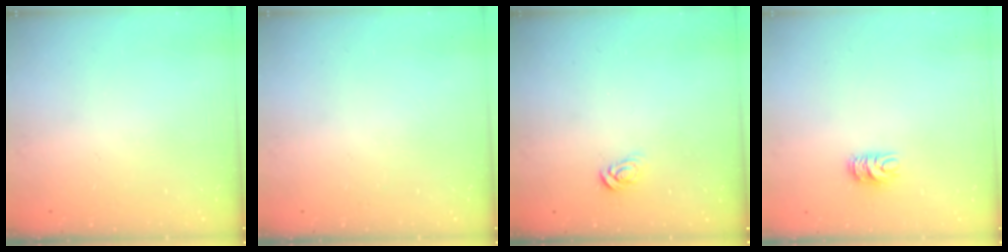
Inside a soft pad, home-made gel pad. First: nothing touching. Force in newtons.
{"total": 0.0}
{"total": 3.7, "press": 3.7, "slide": 0.4}
{"total": 5.6, "press": 5.6, "slide": 0.4}